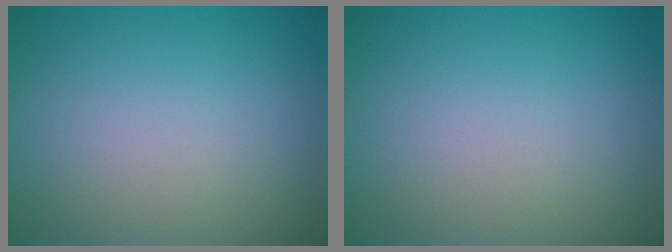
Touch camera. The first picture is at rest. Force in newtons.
{"total": 0.0}